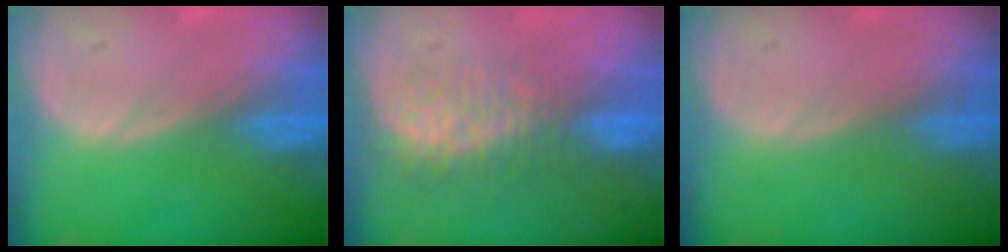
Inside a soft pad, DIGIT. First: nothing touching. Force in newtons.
{"total": 7.5, "press": 7.3, "slide": 1.7}
{"total": 0.0}